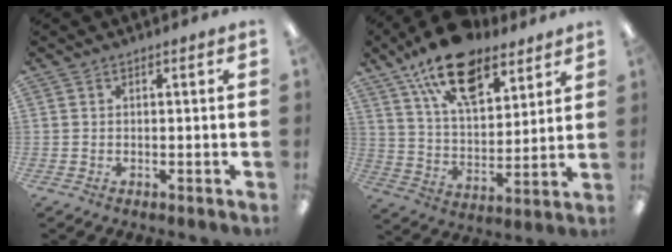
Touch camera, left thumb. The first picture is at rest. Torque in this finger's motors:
{"motor_torque": [0.44, 0.56, 1.65, -1.12, 0.19]}